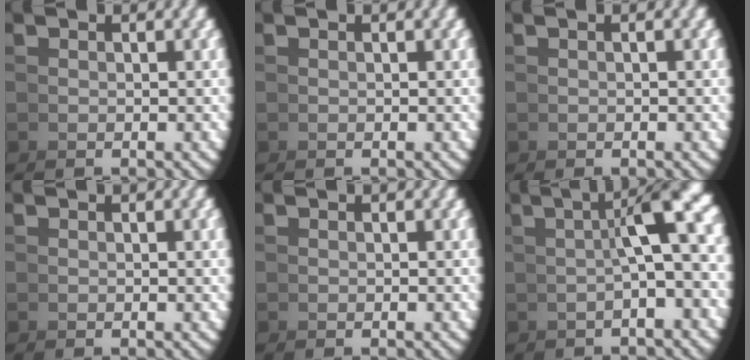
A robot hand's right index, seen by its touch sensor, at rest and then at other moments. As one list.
[{"total": 0.0}, {"total": 0.7, "force": [0.1, 0.3, 0.7], "torque": [-0.006, 0.011, -0.003]}, {"total": 1.0, "force": [0.2, 0.4, 0.9], "torque": [-0.008, 0.003, 0.003]}, {"total": 0.0}, {"total": 5.4, "force": [1.4, 0.4, 5.2], "torque": [-0.059, 0.030, 0.016]}]